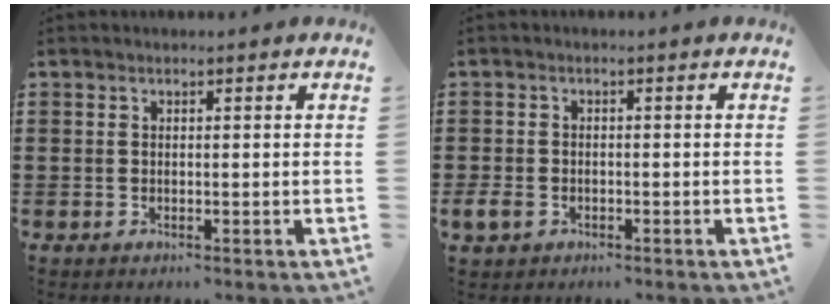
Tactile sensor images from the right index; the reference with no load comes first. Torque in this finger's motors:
{"motor_torque": [0.33, -0.14, 0.04, 0.05]}